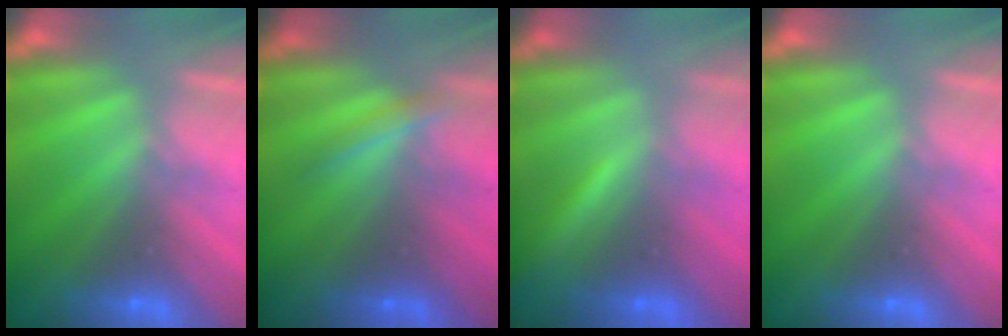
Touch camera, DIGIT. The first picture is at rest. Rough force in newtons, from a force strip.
{"total": 1.8}
{"total": 1.7}
{"total": 0.0}